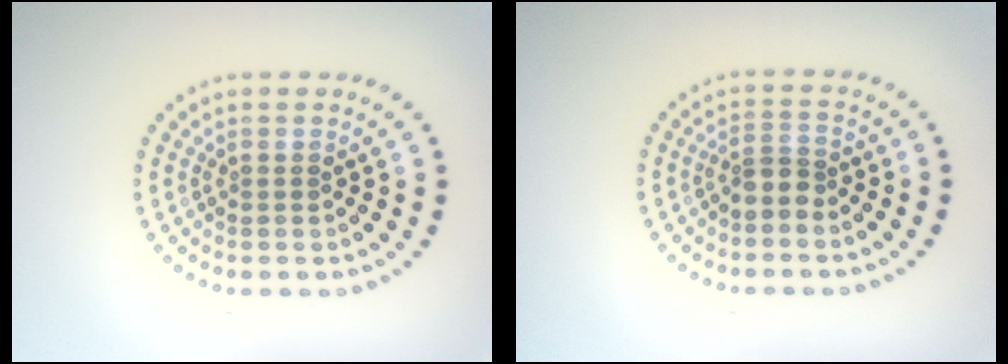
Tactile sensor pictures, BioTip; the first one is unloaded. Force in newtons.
{"total": 1.9, "press": 1.5, "slide": 1.2}